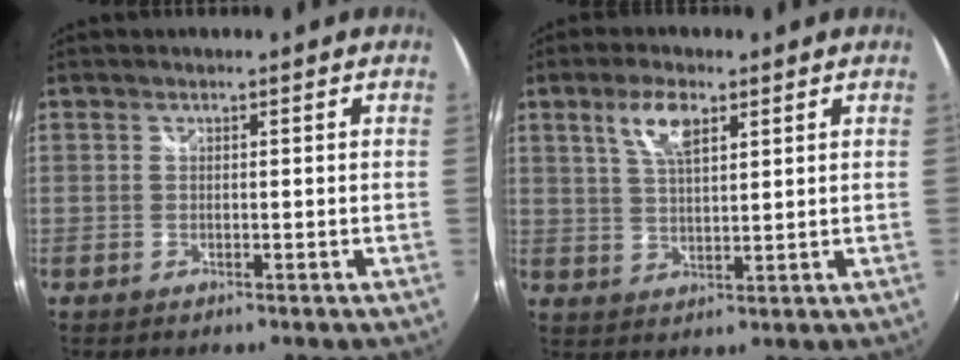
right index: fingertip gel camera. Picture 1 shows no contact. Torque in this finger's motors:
{"motor_torque": [0.44, 0.41, 0.16, 0.04]}